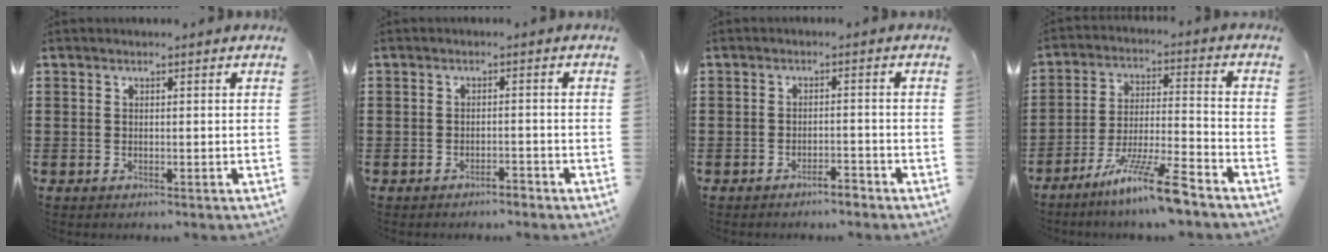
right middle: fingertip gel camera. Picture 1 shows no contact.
{"total": 1.7, "force": [-1.7, 0.2, 0.3], "torque": [-0.012, 0.003, -0.034]}
{"total": 2.1, "force": [-2.1, 0.2, 0.6], "torque": [-0.015, 0.003, -0.041]}
{"total": 11.2, "force": [-8.4, 0.6, 7.3], "torque": [-0.133, 0.009, -0.160]}